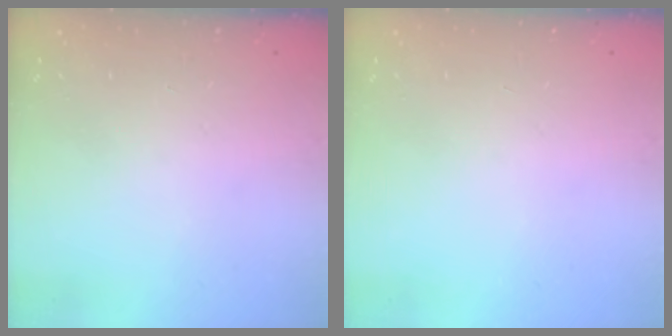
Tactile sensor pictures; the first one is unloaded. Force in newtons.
{"total": 0.0}